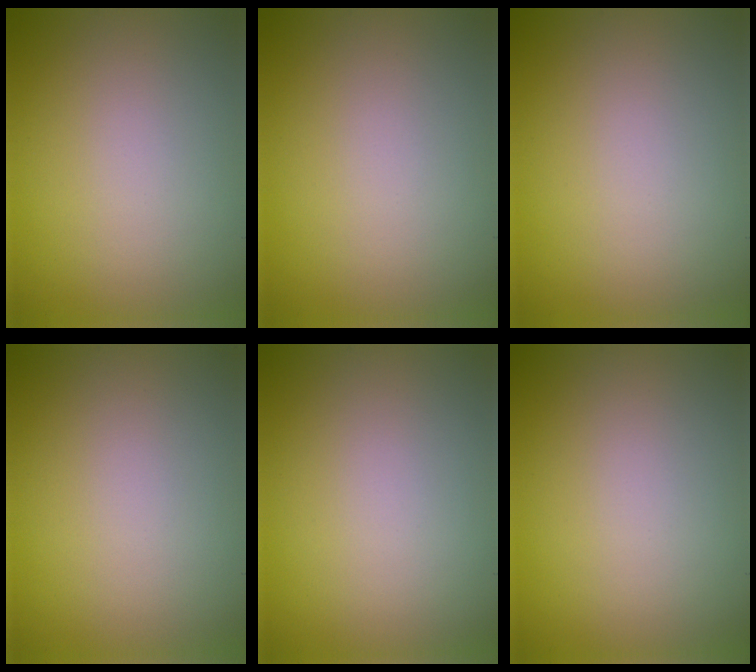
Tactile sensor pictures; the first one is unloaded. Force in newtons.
{"total": 0.0}
{"total": 0.0}
{"total": 0.0}
{"total": 0.0}
{"total": 0.0}